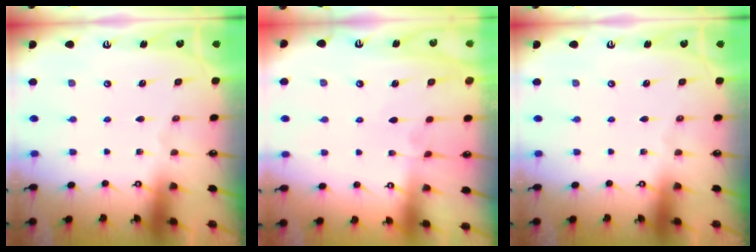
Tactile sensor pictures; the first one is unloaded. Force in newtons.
{"total": 4.4, "press": 4.4, "slide": 0.1}
{"total": 0.0}